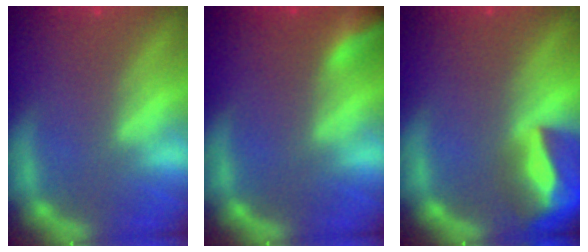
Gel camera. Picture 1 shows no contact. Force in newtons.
{"total": 4.9}
{"total": 9.0}